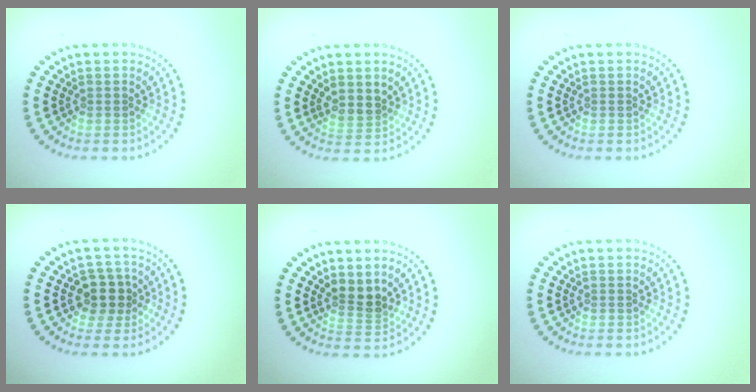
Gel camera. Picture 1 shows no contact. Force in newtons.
{"total": 2.0, "press": 1.8, "slide": 0.9}
{"total": 0.0}
{"total": 2.6, "press": 2.3, "slide": 1.2}
{"total": 2.2, "press": 1.8, "slide": 1.4}
{"total": 0.0}